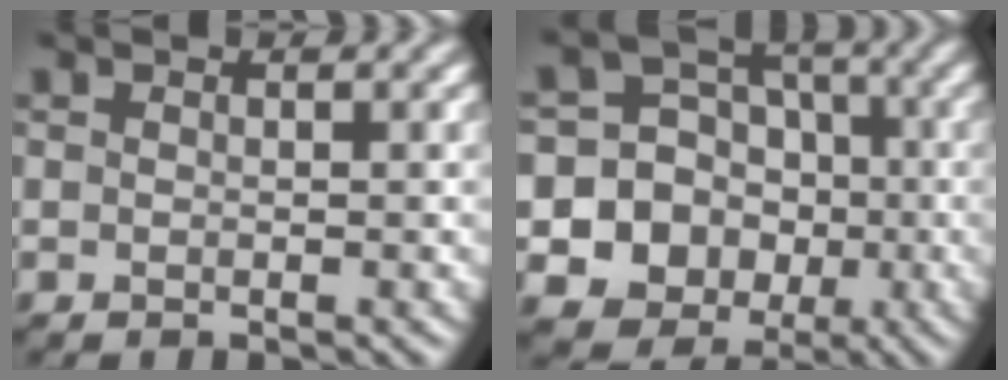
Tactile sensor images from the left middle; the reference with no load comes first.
{"total": 13.4, "force": [-4.0, 12.2, 3.6], "torque": [-0.101, -0.014, -0.071]}